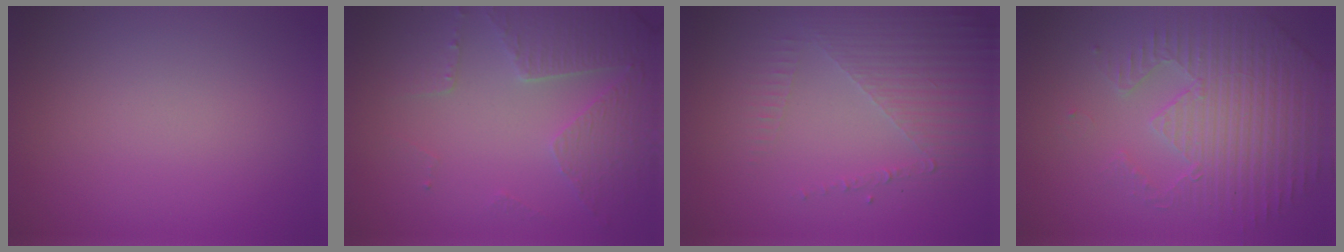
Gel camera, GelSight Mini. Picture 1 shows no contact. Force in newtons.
{"total": 4.8, "press": 3.5, "slide": 3.2}
{"total": 4.9, "press": 2.9, "slide": 3.9}
{"total": 5.0, "press": 4.6, "slide": 1.9}